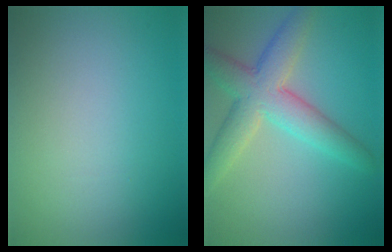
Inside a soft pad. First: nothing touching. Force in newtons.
{"total": 6.2, "press": 6.2, "slide": 0.2}